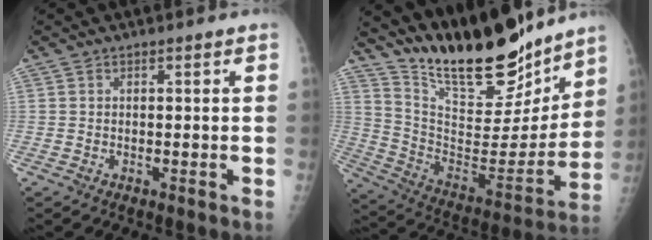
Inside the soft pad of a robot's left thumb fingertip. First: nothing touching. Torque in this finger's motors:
{"motor_torque": [0.69, 0.39, 0.86, -1.91, 0.09]}